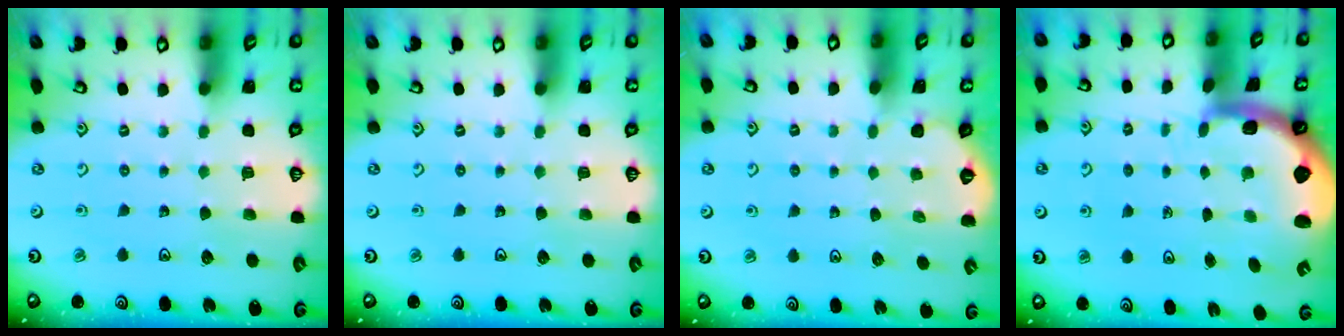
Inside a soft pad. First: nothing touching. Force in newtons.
{"total": 0.0}
{"total": 0.0}
{"total": 3.9, "press": 3.0, "slide": 2.5}